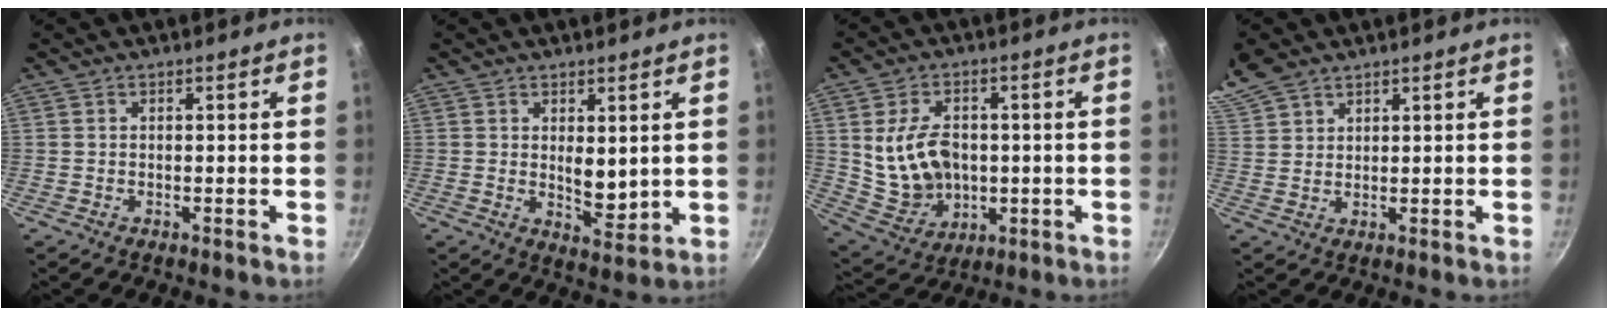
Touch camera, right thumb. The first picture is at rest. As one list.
[{"total": 5.6, "force": [1.3, 2.4, 4.9], "torque": [-0.067, -0.025, 0.025]}, {"total": 13.0, "force": [0.5, 9.4, 8.9], "torque": [-0.139, -0.005, 0.031]}, {"total": 8.8, "force": [6.7, 4.6, 3.2], "torque": [-0.066, 0.011, 0.140]}]